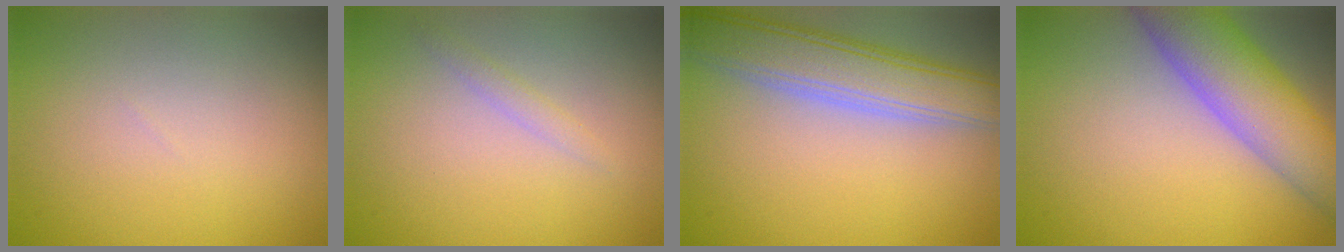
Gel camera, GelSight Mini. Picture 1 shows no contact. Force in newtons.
{"total": 1.0, "press": 1.0, "slide": 0.0}
{"total": 6.2, "press": 6.2, "slide": 0.4}
{"total": 7.7, "press": 7.7, "slide": 0.4}